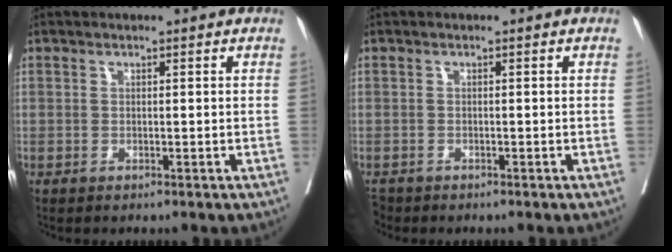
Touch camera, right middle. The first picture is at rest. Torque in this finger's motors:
{"motor_torque": [-0.18, 0.01, -0.05, -0.01]}